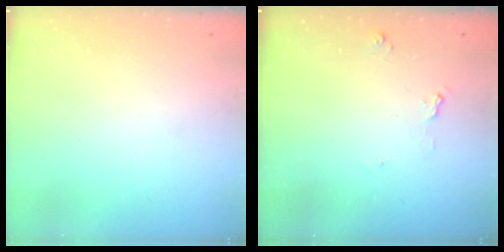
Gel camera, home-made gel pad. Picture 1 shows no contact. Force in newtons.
{"total": 5.4, "press": 5.4, "slide": 0.6}